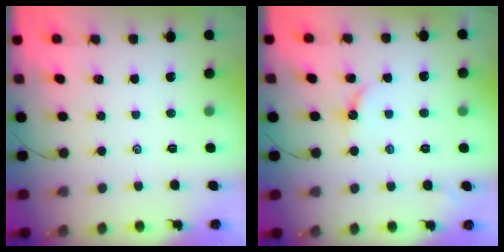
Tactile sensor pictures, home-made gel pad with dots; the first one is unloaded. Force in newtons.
{"total": 3.4, "press": 3.4, "slide": 0.3}